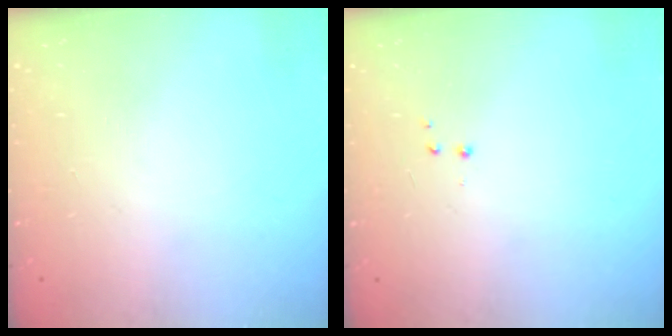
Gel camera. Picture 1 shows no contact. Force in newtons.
{"total": 2.9, "press": 2.8, "slide": 0.7}